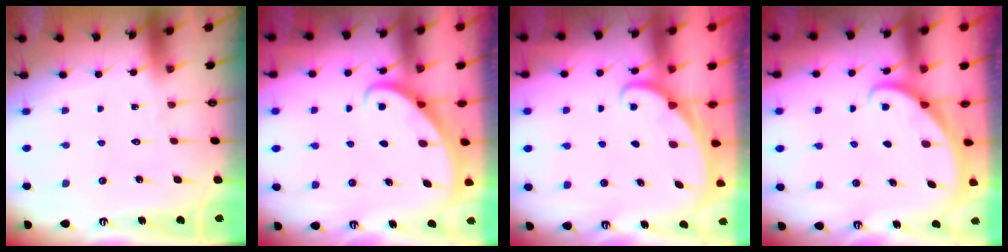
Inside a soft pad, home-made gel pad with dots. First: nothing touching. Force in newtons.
{"total": 3.0, "press": 3.0, "slide": 0.2}
{"total": 1.5, "press": 1.5, "slide": 0.1}
{"total": 1.4, "press": 1.4, "slide": 0.0}